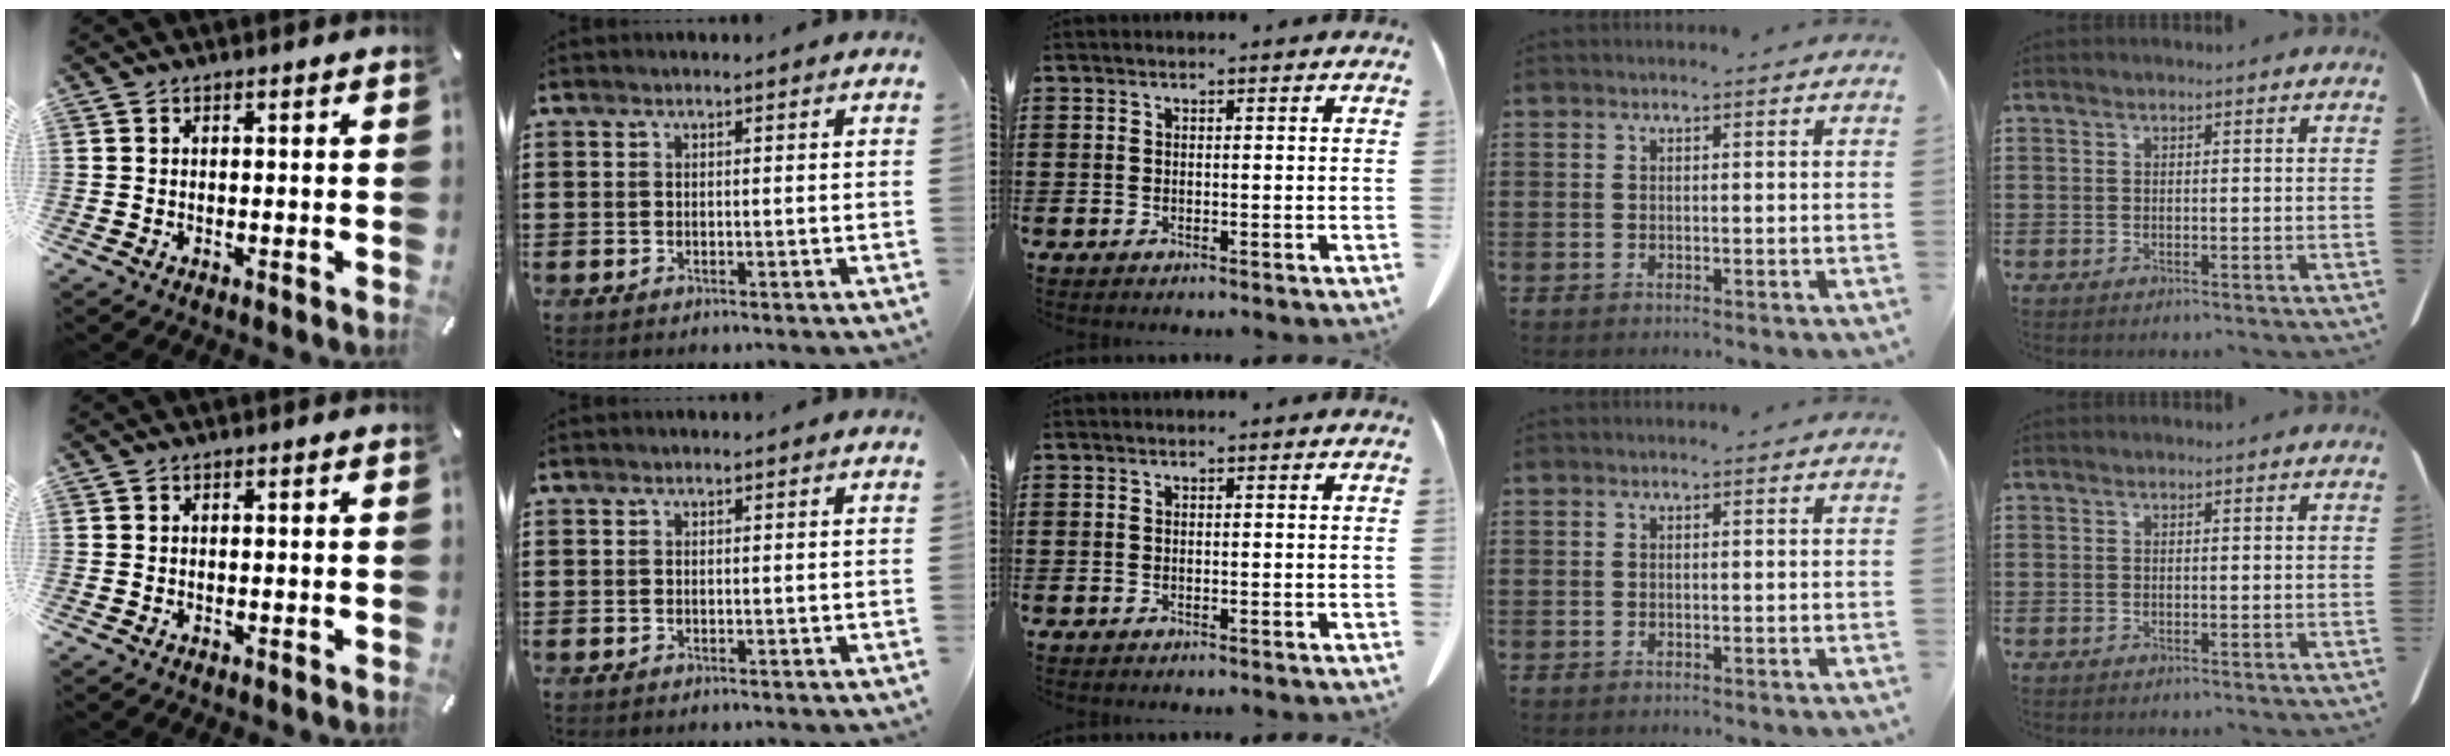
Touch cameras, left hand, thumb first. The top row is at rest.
{}